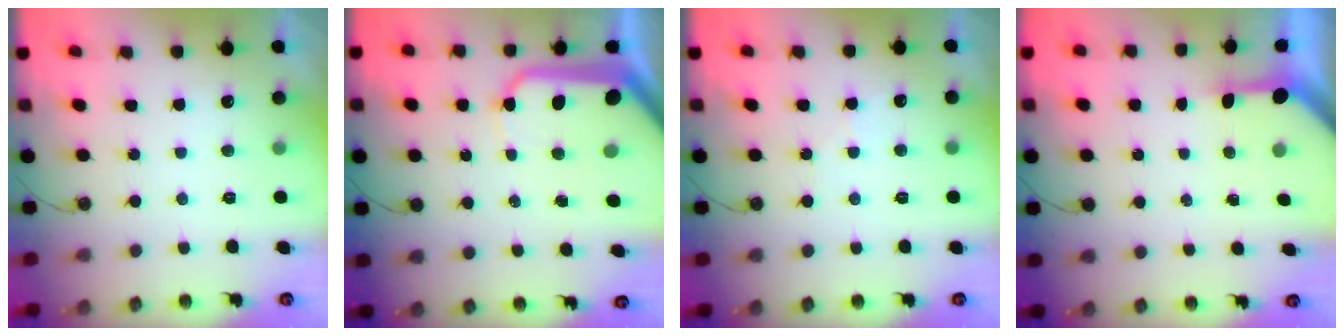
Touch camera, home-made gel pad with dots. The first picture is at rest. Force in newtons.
{"total": 17.9, "press": 17.8, "slide": 2.6}
{"total": 6.1, "press": 6.0, "slide": 0.9}
{"total": 3.4, "press": 3.3, "slide": 0.4}